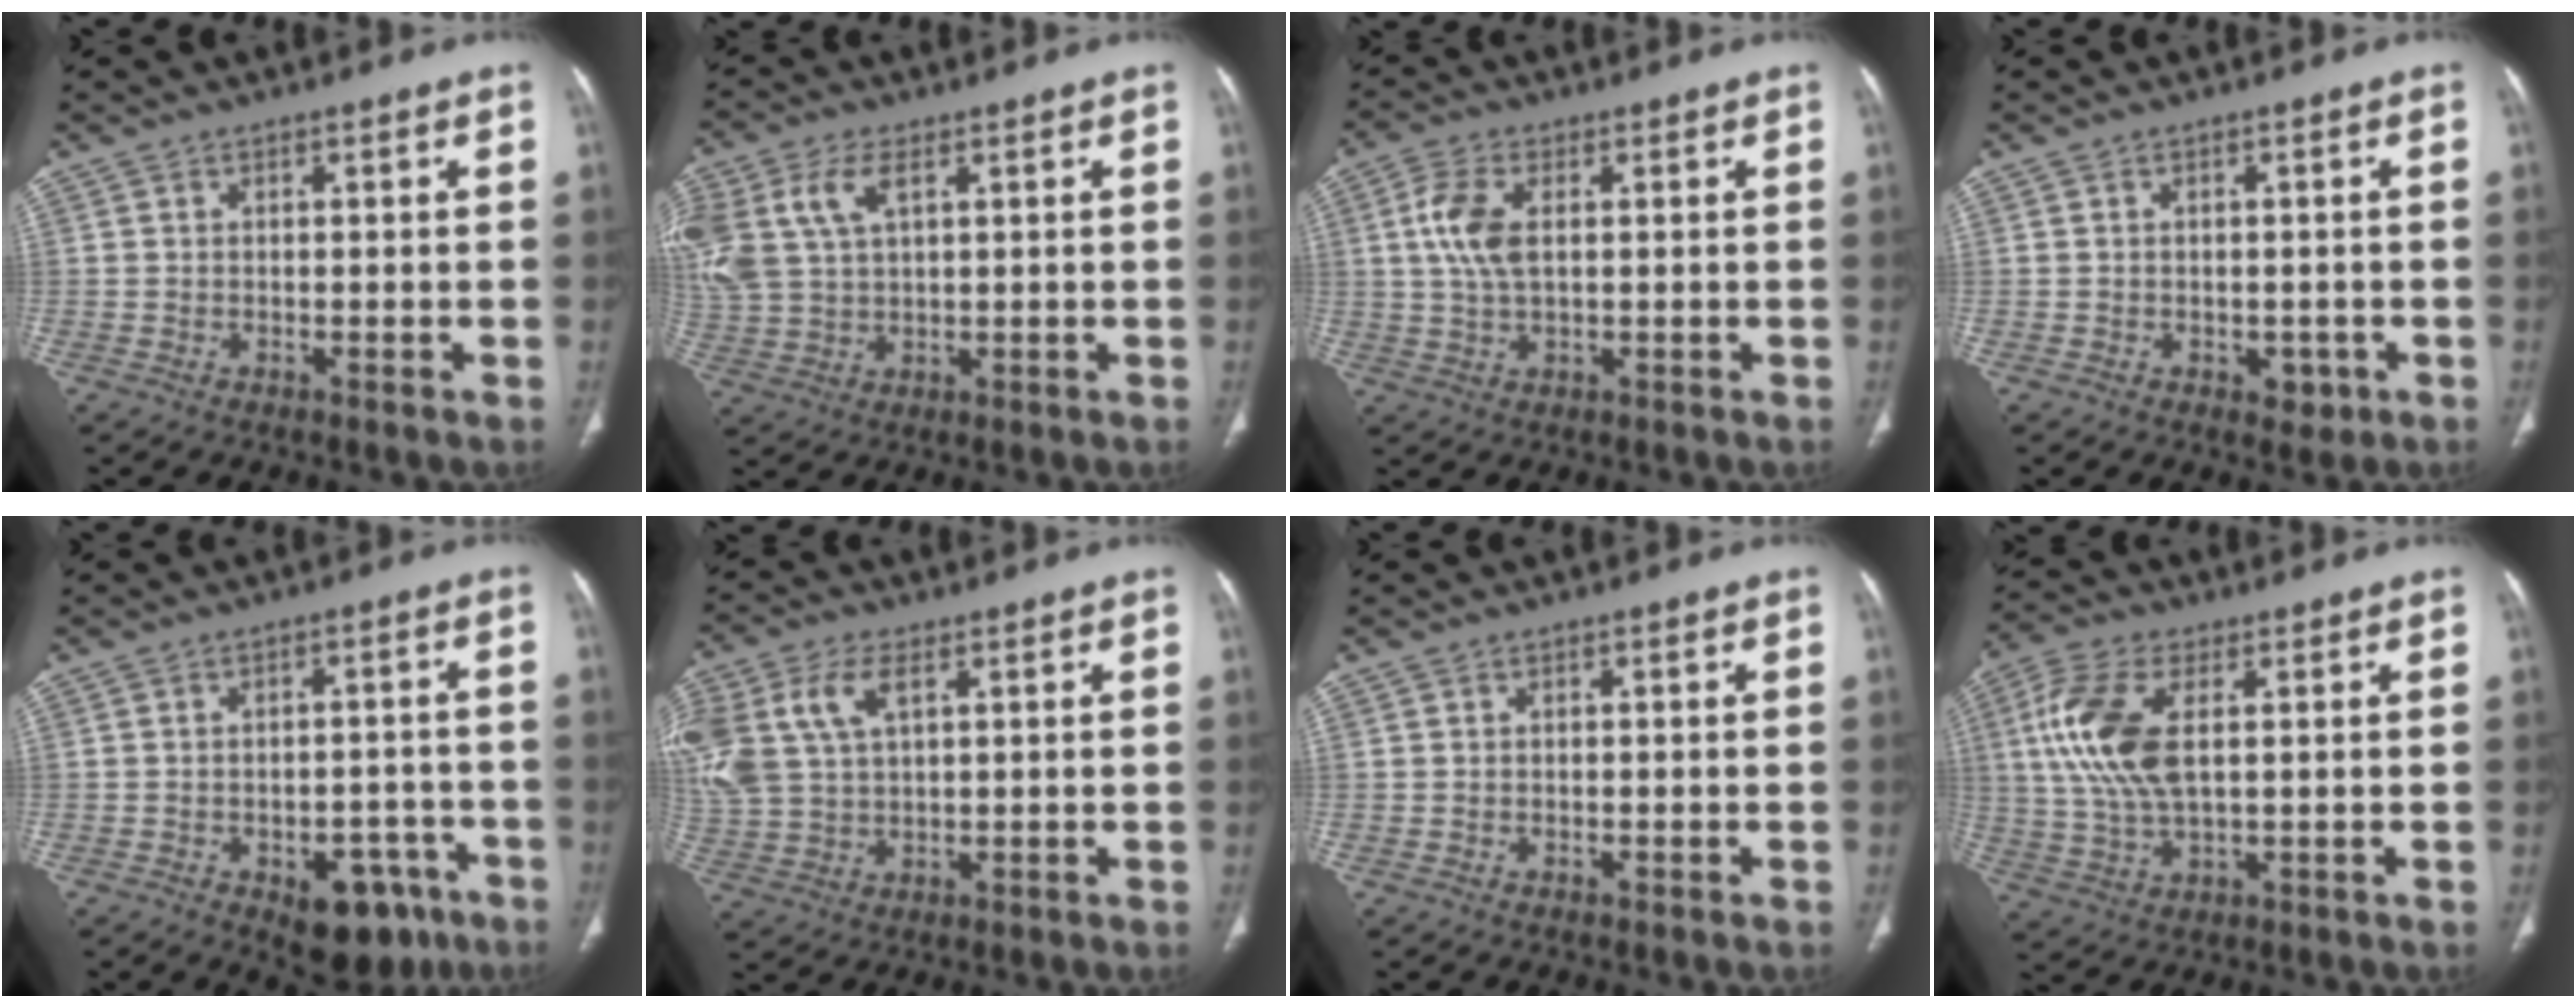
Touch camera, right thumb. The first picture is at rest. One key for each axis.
{"total": 12.4, "fx": 4.4, "fy": 7.3, "fz": 9.0, "tx": -0.226, "ty": 0.003, "tz": 0.094}
{"total": 7.1, "fx": 1.3, "fy": 3.7, "fz": 5.9, "tx": -0.135, "ty": 0.004, "tz": 0.026}
{"total": 2.8, "fx": -1.0, "fy": 1.9, "fz": 1.7, "tx": -0.005, "ty": 0.002, "tz": -0.007}
{"total": 11.0, "fx": -6.0, "fy": 6.1, "fz": 6.9, "tx": -0.051, "ty": 0.033, "tz": -0.075}
{"total": 14.3, "fx": 4.7, "fy": 8.7, "fz": 10.3, "tx": -0.258, "ty": 0.005, "tz": 0.097}
{"total": 0.0}
{"total": 12.9, "fx": 2.6, "fy": 6.4, "fz": 10.9, "tx": -0.246, "ty": 0.001, "tz": 0.053}